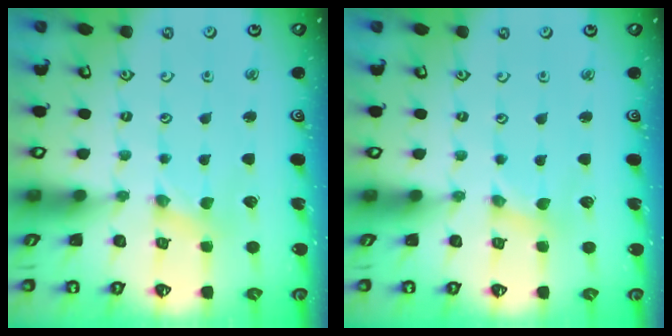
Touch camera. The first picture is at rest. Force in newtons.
{"total": 0.0}